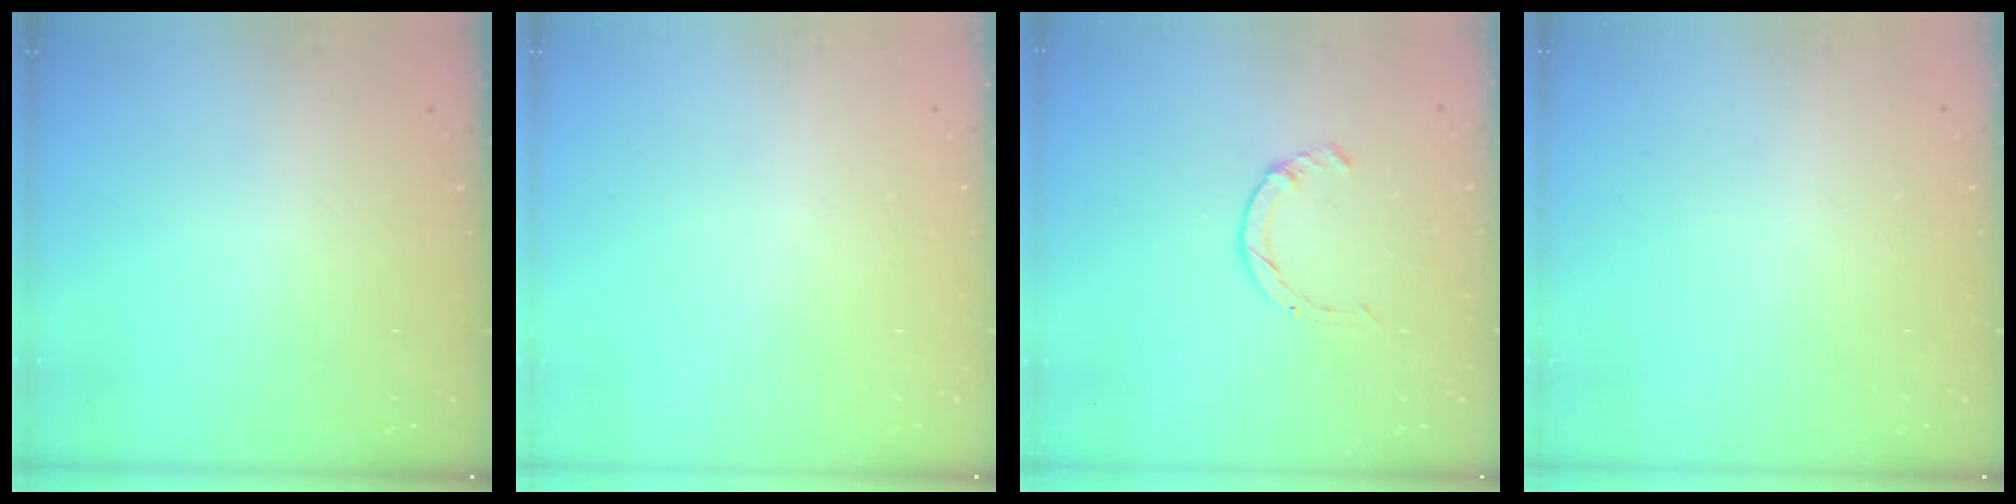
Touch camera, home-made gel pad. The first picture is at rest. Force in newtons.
{"total": 0.0}
{"total": 1.7, "press": 1.7, "slide": 0.2}
{"total": 0.0}